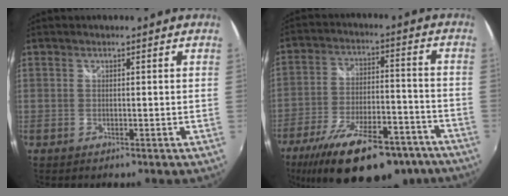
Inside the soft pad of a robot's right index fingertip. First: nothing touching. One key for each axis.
{"total": 24.0, "fx": -17.5, "fy": 9.1, "fz": 13.8, "tx": -0.245, "ty": -0.019, "tz": -0.251}